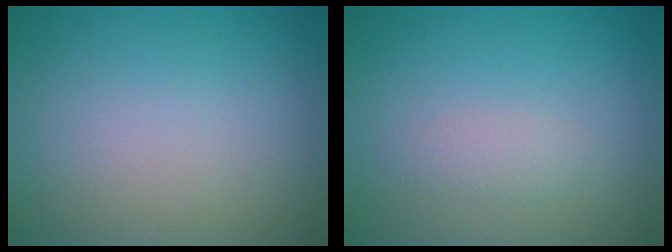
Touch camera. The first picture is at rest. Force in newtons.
{"total": 1.3, "press": 1.3, "slide": 0.1}